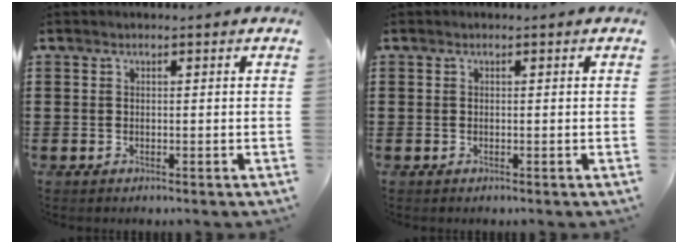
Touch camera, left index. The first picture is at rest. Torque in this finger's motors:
{"motor_torque": [0.01, 0.02, -0.03, -0.01]}